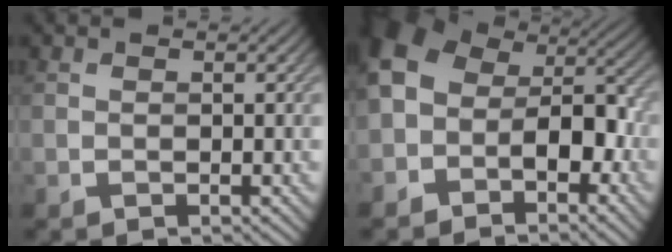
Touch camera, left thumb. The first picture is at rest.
{"total": 9.3, "force": [-2.0, 6.7, 6.1], "torque": [-0.120, 0.006, -0.055]}